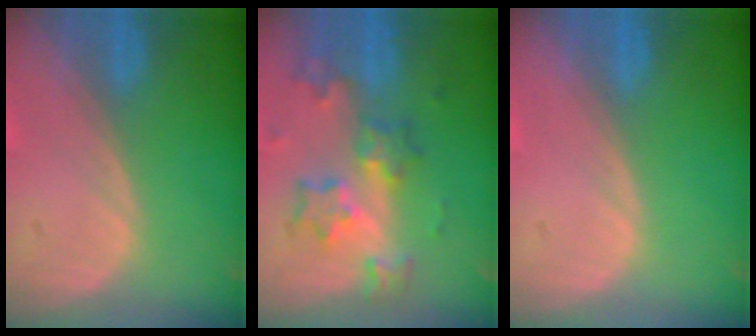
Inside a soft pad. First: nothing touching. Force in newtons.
{"total": 8.4, "press": 7.4, "slide": 4.0}
{"total": 0.0}